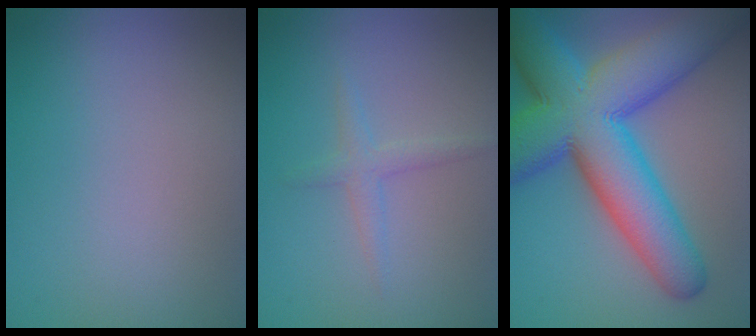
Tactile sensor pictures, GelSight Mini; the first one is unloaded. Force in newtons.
{"total": 1.6, "press": 1.6, "slide": 0.1}
{"total": 14.6, "press": 14.5, "slide": 0.3}